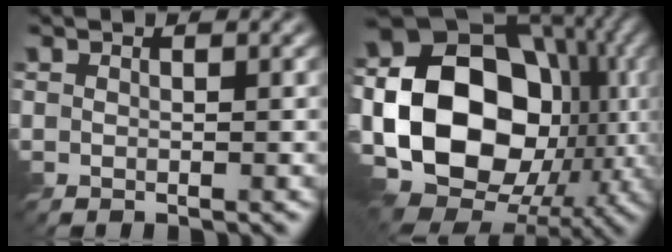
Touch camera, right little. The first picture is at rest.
{"total": 21.5, "force": [-2.3, 16.3, 13.9], "torque": [-0.266, -0.001, -0.047]}